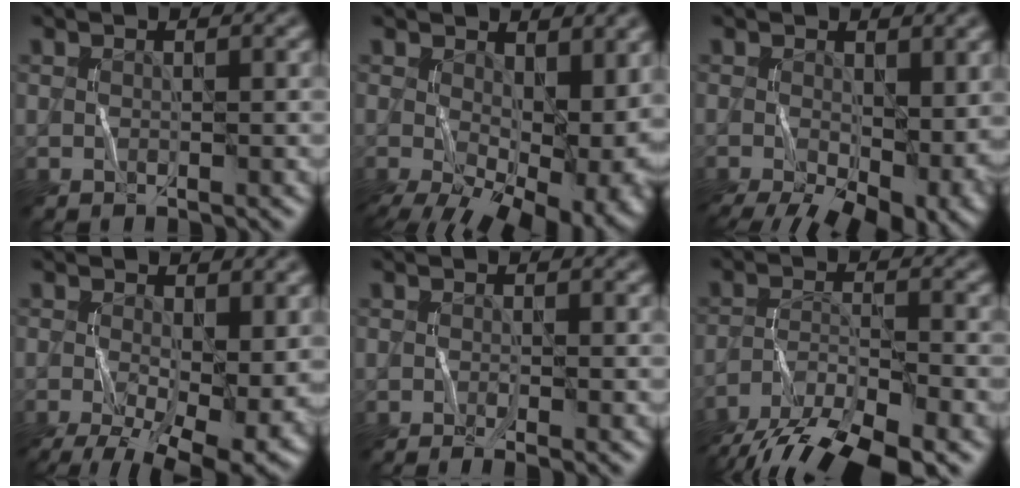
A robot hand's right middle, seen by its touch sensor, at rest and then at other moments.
{"total": 13.5, "force": [-1.9, 7.0, 11.4], "torque": [-0.181, -0.027, -0.009]}
{"total": 11.5, "force": [-4.3, 5.8, 9.0], "torque": [-0.143, -0.035, -0.055]}
{"total": 12.8, "force": [-3.8, 5.7, 10.8], "torque": [-0.183, -0.033, -0.044]}
{"total": 1.2, "force": [-0.5, 0.1, 1.0], "torque": [-0.017, -0.005, -0.008]}
{"total": 11.3, "force": [-8.8, 3.3, 6.4], "torque": [-0.114, -0.027, -0.143]}